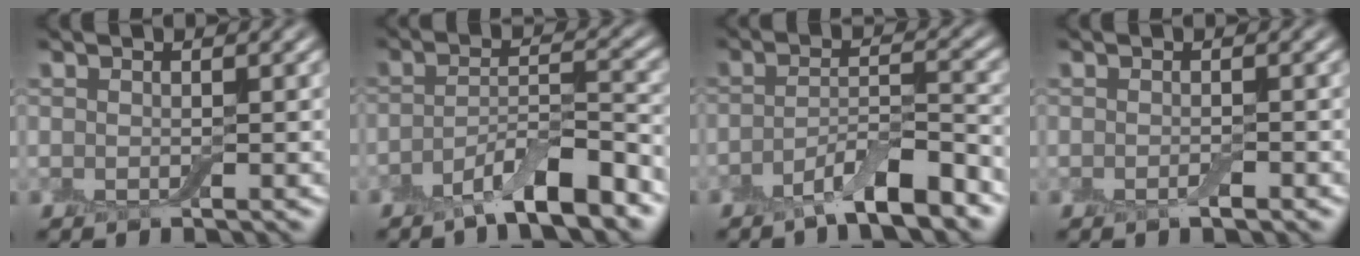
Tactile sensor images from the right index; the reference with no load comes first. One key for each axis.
{"total": 6.0, "fx": -4.1, "fy": 1.3, "fz": 4.2, "tx": -0.069, "ty": 0.002, "tz": -0.073}
{"total": 5.3, "fx": -3.6, "fy": 1.1, "fz": 3.7, "tx": -0.061, "ty": 0.002, "tz": -0.067}
{"total": 0.9, "fx": -0.5, "fy": 0.2, "fz": 0.7, "tx": -0.012, "ty": -0.002, "tz": -0.008}